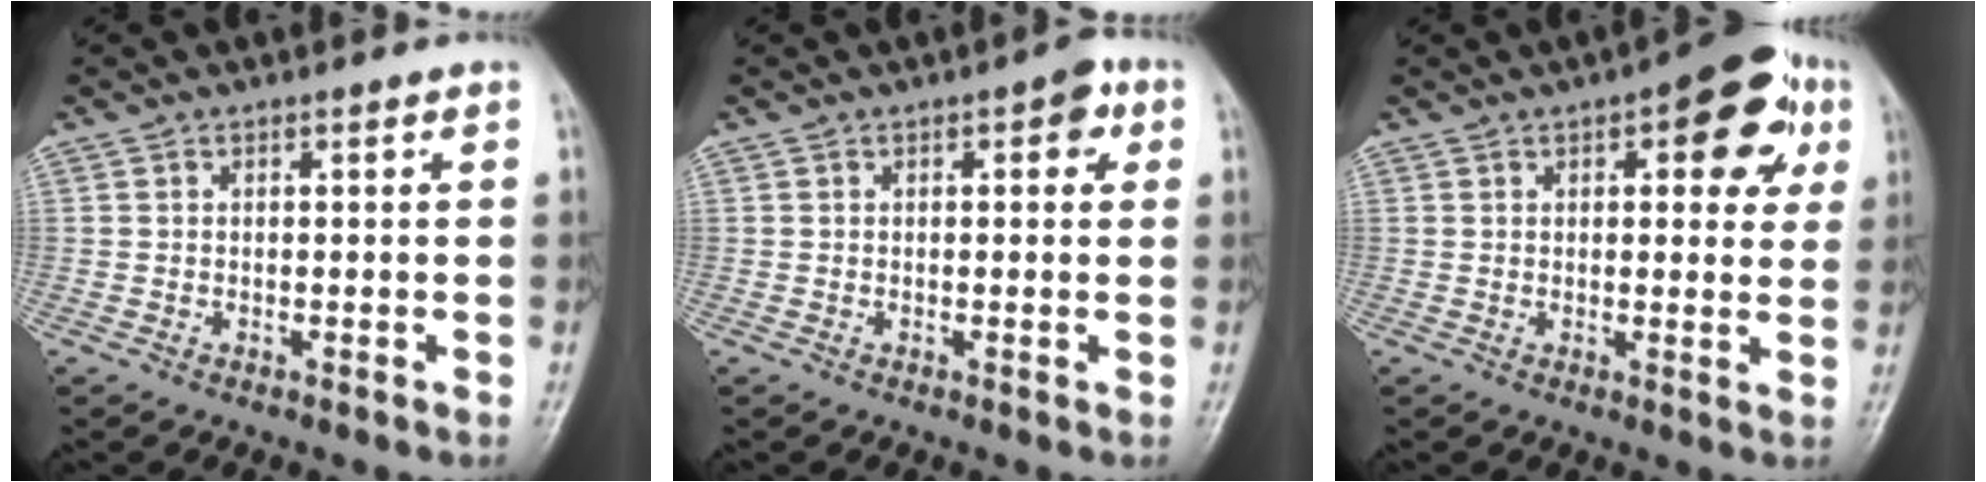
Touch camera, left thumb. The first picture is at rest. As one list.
[{"total": 3.6, "force": [1.3, 1.7, 2.9], "torque": [-0.020, 0.003, 0.007]}, {"total": 11.9, "force": [4.9, 5.3, 9.5], "torque": [-0.072, -0.003, 0.050]}]